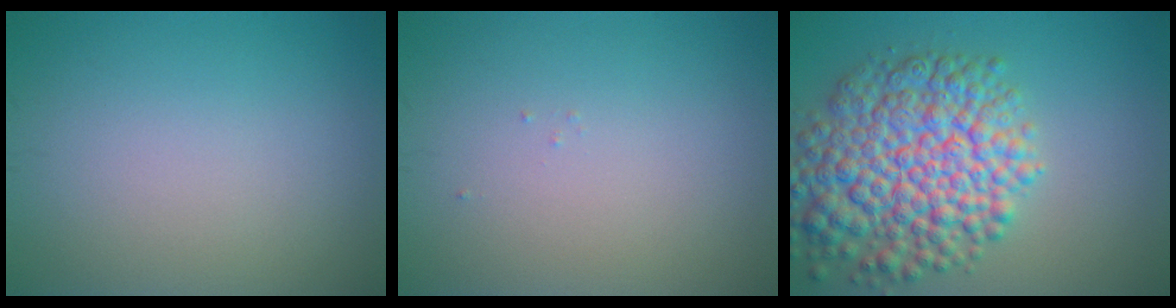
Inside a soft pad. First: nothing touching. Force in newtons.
{"total": 0.0}
{"total": 9.8, "press": 9.8, "slide": 0.3}